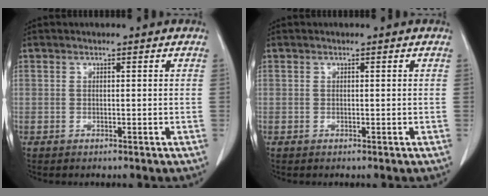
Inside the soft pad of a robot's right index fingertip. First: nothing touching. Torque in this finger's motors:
{"motor_torque": [0.00, 0.00, 0.00, 0.00]}